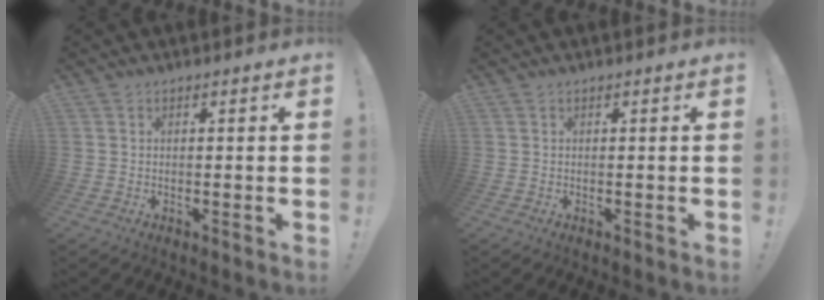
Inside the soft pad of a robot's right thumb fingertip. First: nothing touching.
{"total": 0.0}